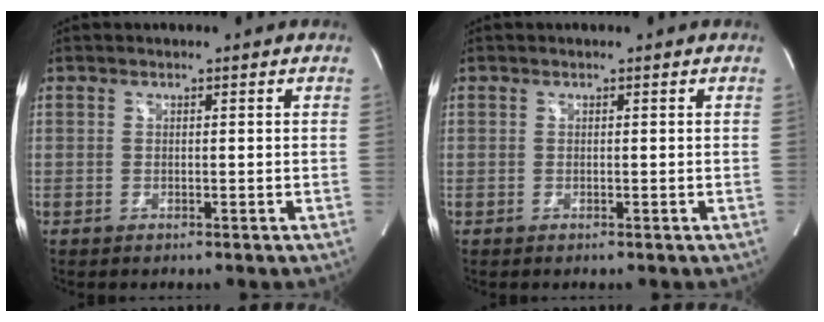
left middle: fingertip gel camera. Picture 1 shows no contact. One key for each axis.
{"total": 0.0}